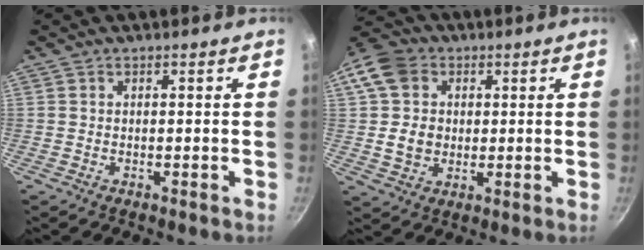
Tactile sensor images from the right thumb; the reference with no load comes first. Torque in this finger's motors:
{"motor_torque": [-0.08, 0.20, 0.38, -0.41, 0.03]}